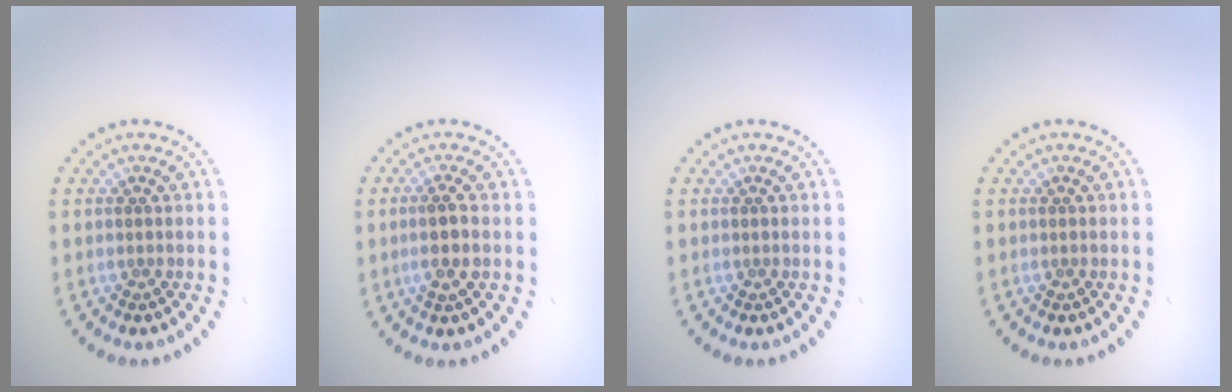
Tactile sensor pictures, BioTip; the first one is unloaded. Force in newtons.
{"total": 2.3, "press": 2.1, "slide": 0.8}
{"total": 0.0}
{"total": 0.0}